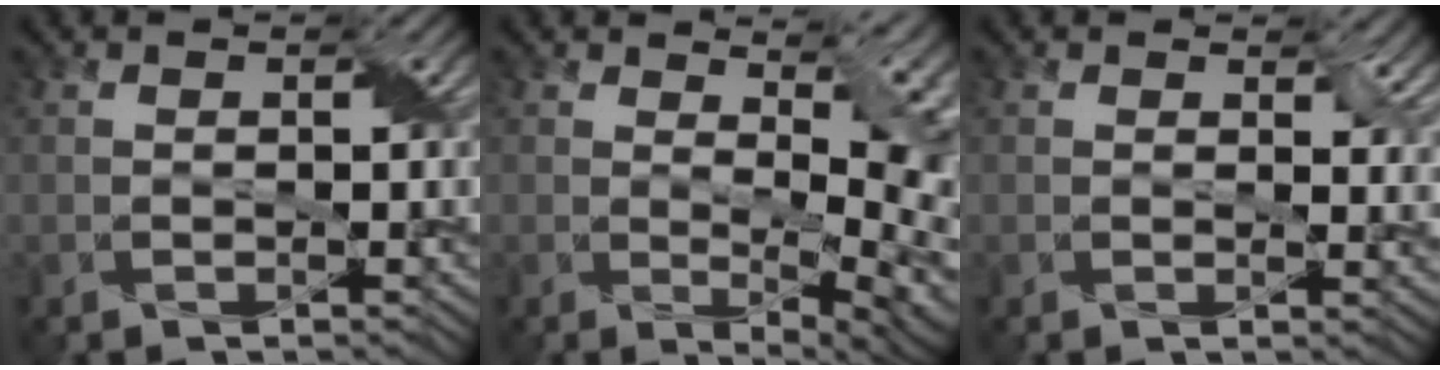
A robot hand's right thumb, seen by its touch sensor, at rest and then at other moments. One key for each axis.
{"total": 9.1, "fx": 2.2, "fy": 3.8, "fz": 8.0, "tx": -0.118, "ty": -0.015, "tz": 0.046}
{"total": 3.4, "fx": 1.5, "fy": 1.9, "fz": 2.3, "tx": -0.037, "ty": -0.009, "tz": 0.023}